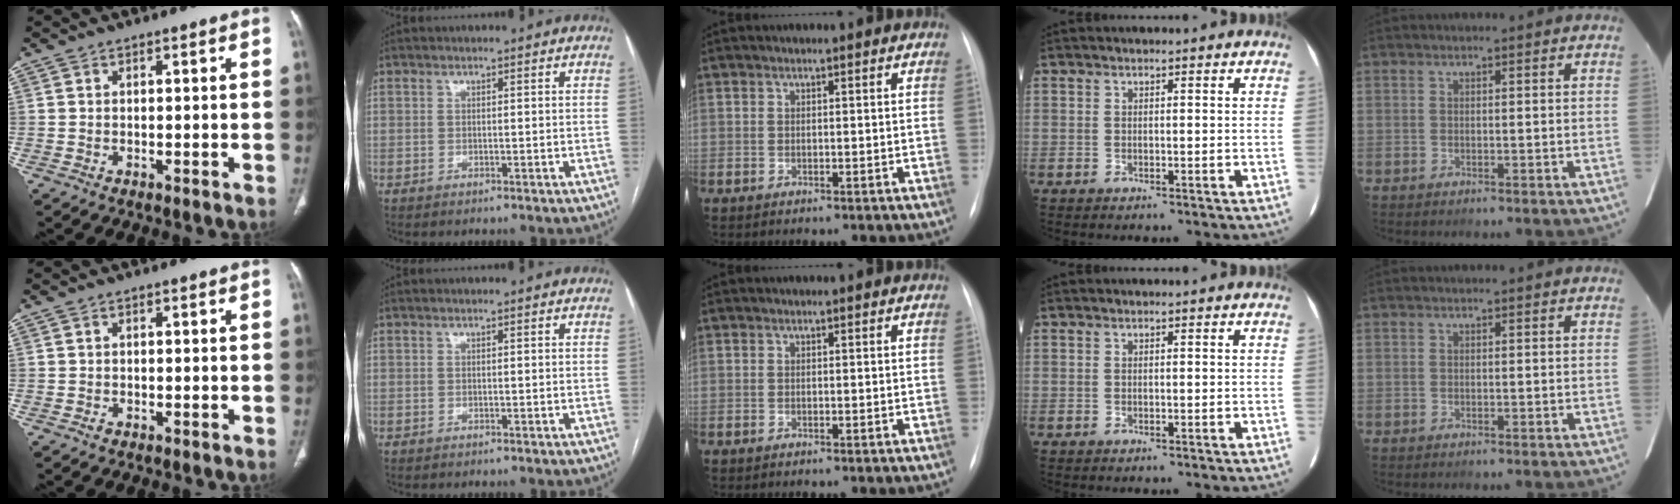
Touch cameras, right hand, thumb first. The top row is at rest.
{"thumb": {"total": 0.9, "force": [-0.5, 0.6, 0.3], "torque": [-0.004, 0.002, -0.010]}}